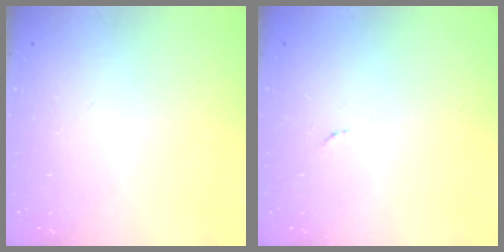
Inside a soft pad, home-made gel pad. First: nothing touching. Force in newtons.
{"total": 3.3, "press": 3.3, "slide": 0.2}